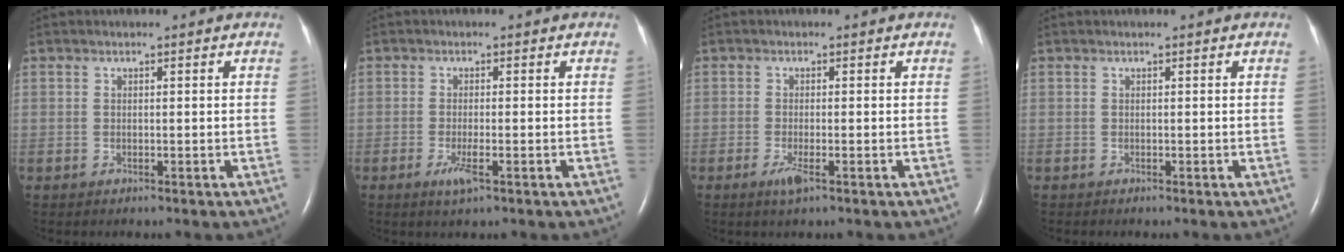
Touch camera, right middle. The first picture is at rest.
{"total": 2.6, "force": [-1.3, 0.3, 2.2], "torque": [-0.049, -0.007, -0.023]}
{"total": 2.1, "force": [-1.2, 0.2, 1.8], "torque": [-0.041, -0.005, -0.023]}
{"total": 0.0}